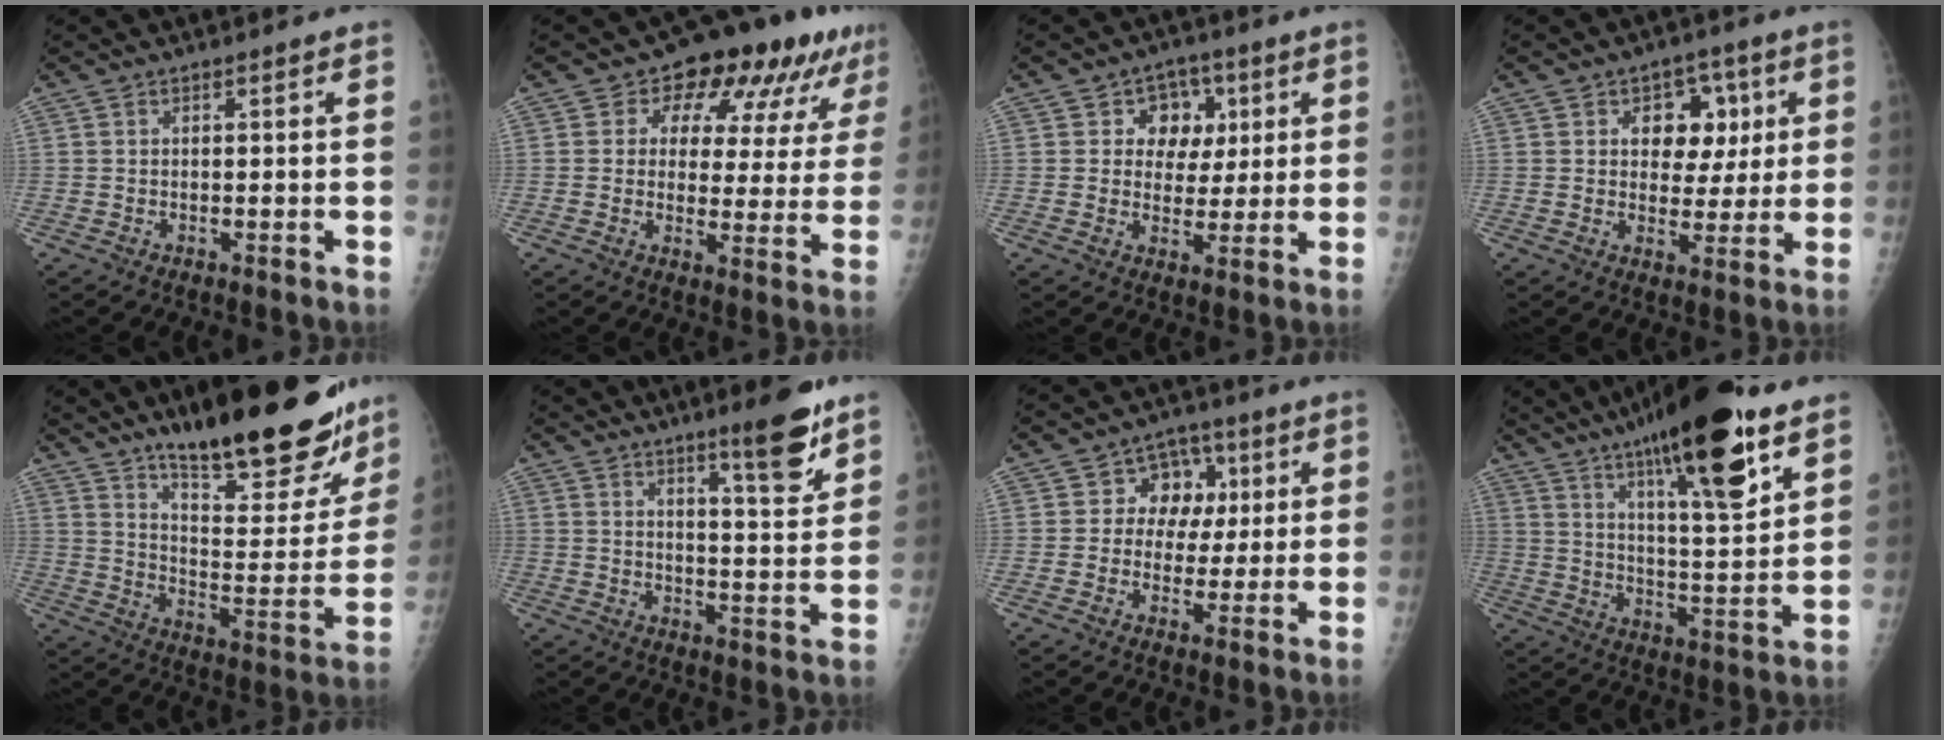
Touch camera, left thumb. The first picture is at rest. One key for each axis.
{"total": 15.1, "fx": 8.8, "fy": 8.6, "fz": 8.8, "tx": -0.066, "ty": -0.017, "tz": 0.108}
{"total": 7.7, "fx": 2.5, "fy": 6.5, "fz": 3.2, "tx": 0.004, "ty": 0.000, "tz": 0.035}
{"total": 8.9, "fx": 2.7, "fy": 6.7, "fz": 5.2, "tx": -0.017, "ty": -0.003, "tz": 0.037}
{"total": 26.1, "fx": 18.9, "fy": 7.3, "fz": 16.5, "tx": -0.199, "ty": -0.098, "tz": 0.281}
{"total": 9.5, "fx": 6.7, "fy": 1.3, "fz": 6.7, "tx": -0.083, "ty": -0.050, "tz": 0.100}
{"total": 7.9, "fx": 1.7, "fy": 6.9, "fz": 3.6, "tx": 0.000, "ty": 0.007, "tz": 0.021}
{"total": 23.2, "fx": 13.9, "fy": 5.2, "fz": 17.9, "tx": -0.274, "ty": -0.049, "tz": 0.223}